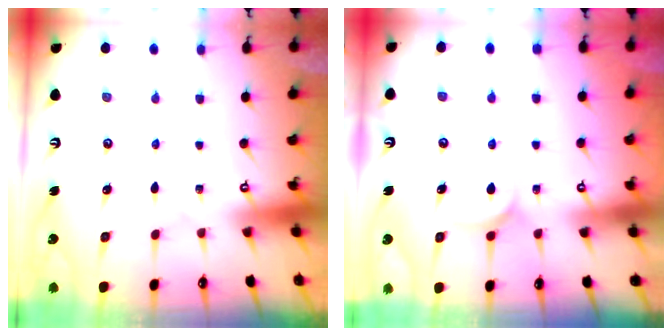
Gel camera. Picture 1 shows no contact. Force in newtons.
{"total": 5.8, "press": 5.8, "slide": 0.3}